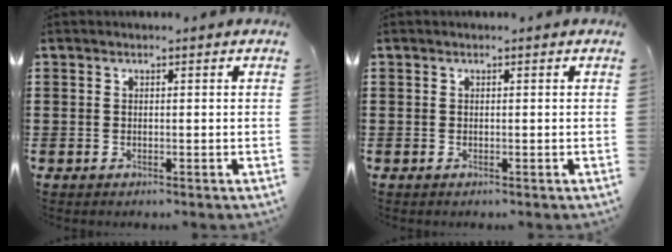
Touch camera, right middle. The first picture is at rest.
{"total": 0.0}